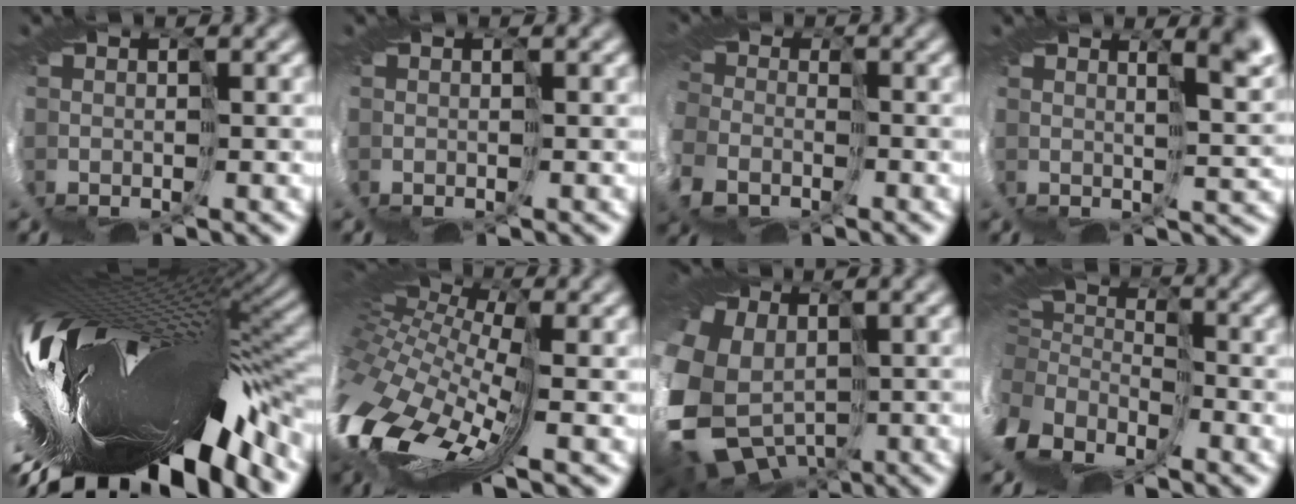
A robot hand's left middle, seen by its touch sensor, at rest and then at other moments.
{"total": 0.0}
{"total": 8.0, "force": [-4.8, 5.7, 2.9], "torque": [-0.095, -0.034, -0.072]}
{"total": 6.2, "force": [2.8, 1.9, 5.1], "torque": [-0.059, 0.006, 0.036]}
{"total": 14.9, "force": [-3.0, 4.7, 13.8], "torque": [-0.237, -0.026, -0.054]}
{"total": 15.2, "force": [-1.8, 7.4, 13.1], "torque": [-0.257, -0.030, -0.020]}
{"total": 13.1, "force": [-3.1, 10.3, 7.4], "torque": [-0.221, -0.036, -0.016]}
{"total": 9.3, "force": [-3.5, 6.9, 5.2], "torque": [-0.177, -0.019, -0.058]}